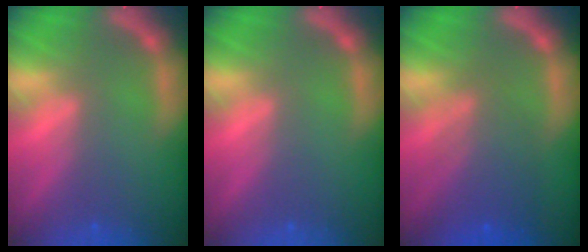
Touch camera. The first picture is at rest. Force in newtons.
{"total": 0.0}
{"total": 5.5}